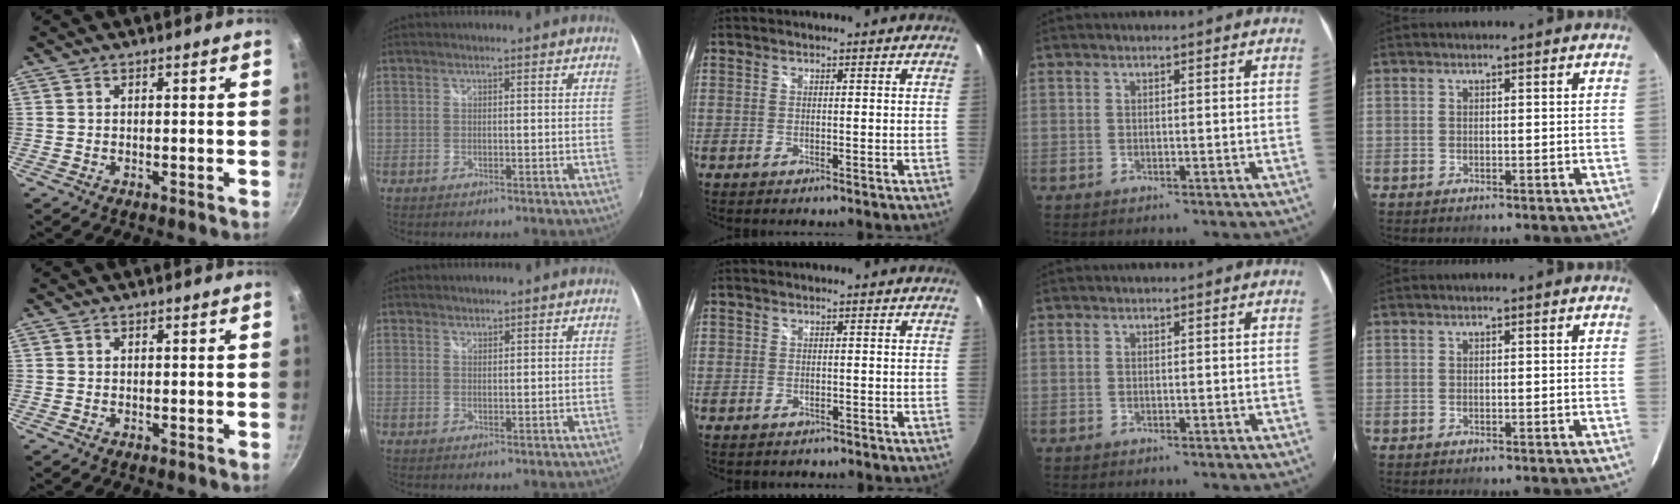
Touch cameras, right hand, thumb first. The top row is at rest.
{"index": {"total": 1.0, "force": [1.0, 0.4, 0.0], "torque": [0.002, 0.002, 0.017]}, "middle": {"total": 1.3, "force": [-1.0, 0.9, 0.1], "torque": [-0.008, 0.002, -0.015]}}